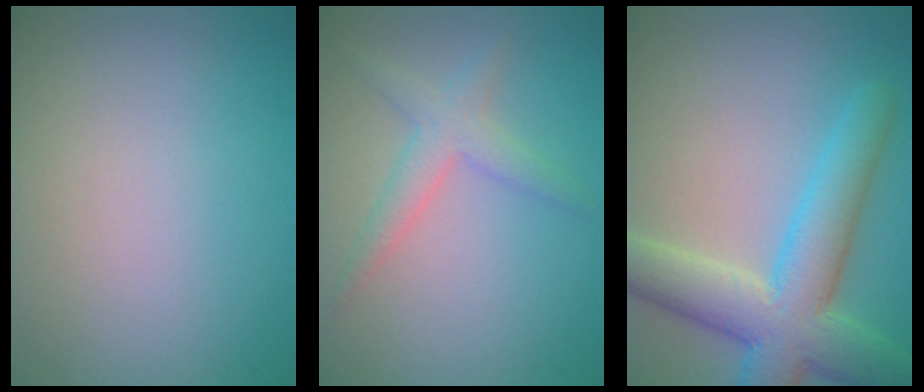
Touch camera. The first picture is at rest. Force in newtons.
{"total": 2.5, "press": 2.5, "slide": 0.2}
{"total": 8.0, "press": 8.0, "slide": 0.4}